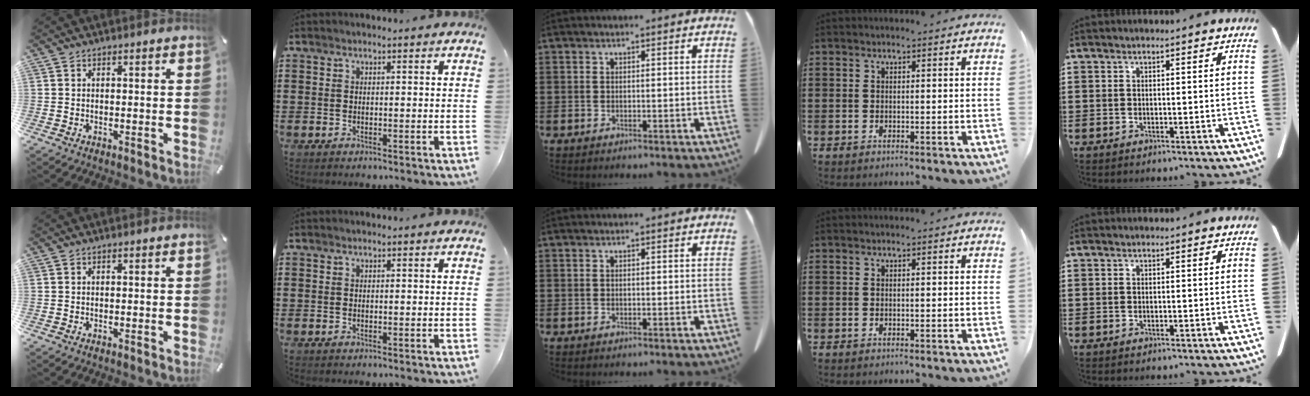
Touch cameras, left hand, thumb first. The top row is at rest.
{}